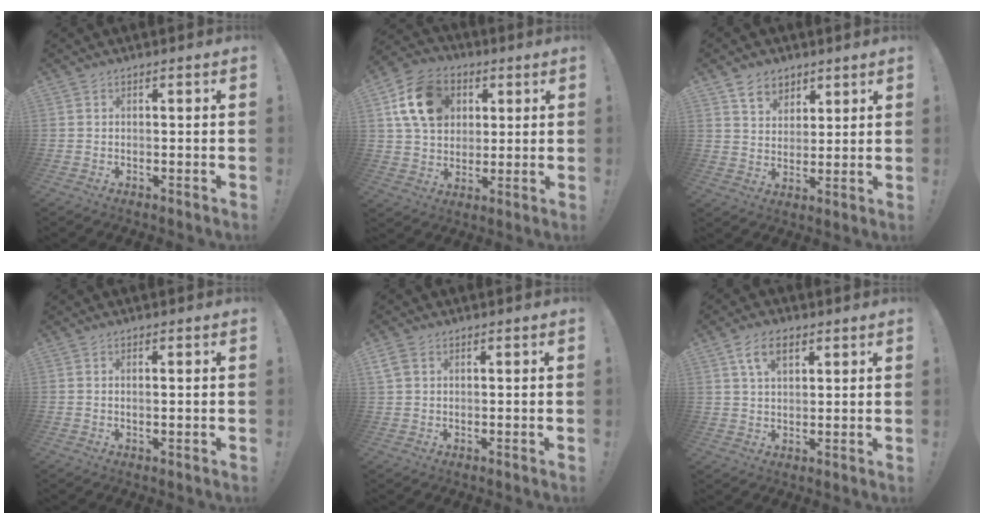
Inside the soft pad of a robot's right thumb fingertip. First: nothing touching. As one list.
[{"total": 16.3, "force": [5.3, 12.6, 9.0], "torque": [-0.145, -0.006, 0.109]}, {"total": 8.0, "force": [5.3, 5.9, 1.4], "torque": [-0.023, -0.036, 0.104]}, {"total": 1.1, "force": [0.4, 0.1, 1.0], "torque": [-0.008, -0.005, 0.004]}, {"total": 3.6, "force": [1.7, 2.4, 2.0], "torque": [-0.039, 0.004, 0.035]}, {"total": 9.6, "force": [6.1, 5.9, 4.5], "torque": [-0.076, -0.022, 0.116]}]